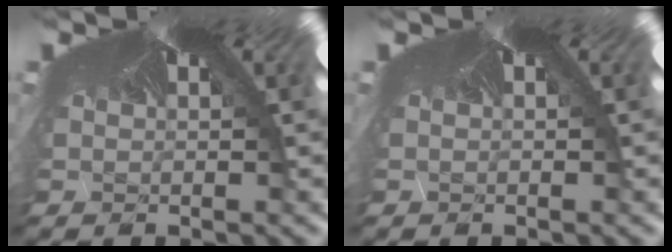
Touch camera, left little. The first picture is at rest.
{"total": 0.0}